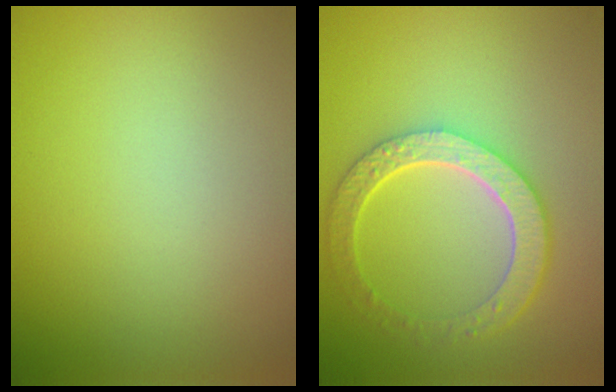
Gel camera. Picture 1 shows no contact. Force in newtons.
{"total": 5.7, "press": 4.3, "slide": 3.7}